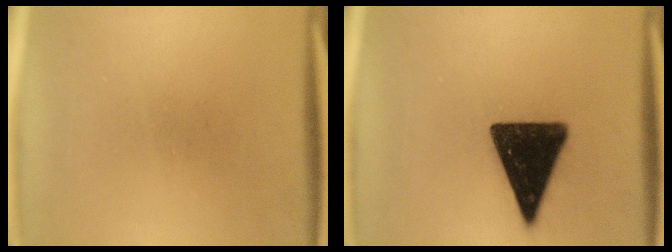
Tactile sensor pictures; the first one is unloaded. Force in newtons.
{"total": 16.1}